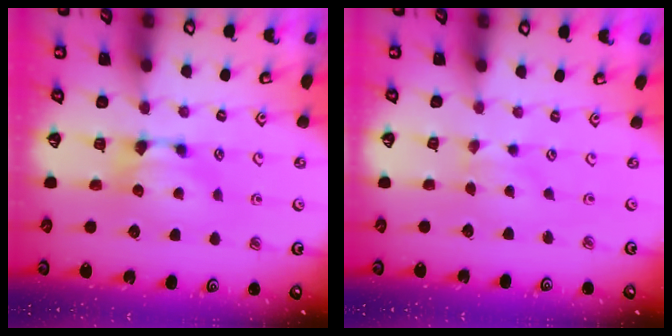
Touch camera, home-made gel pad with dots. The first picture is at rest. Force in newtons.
{"total": 0.6, "press": 0.4, "slide": 0.4}